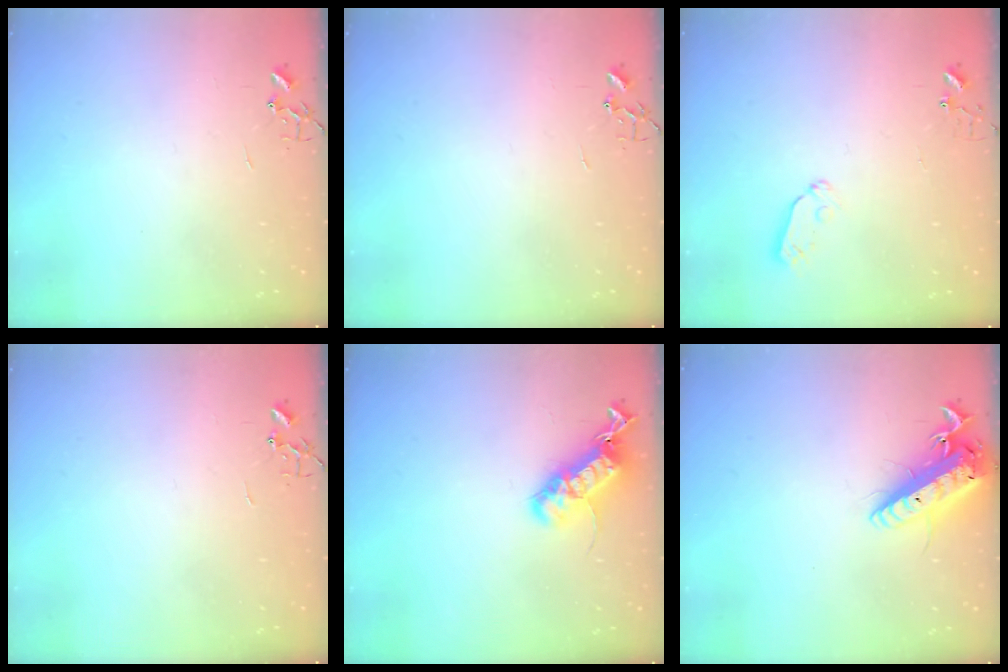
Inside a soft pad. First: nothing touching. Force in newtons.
{"total": 0.0}
{"total": 3.6, "press": 3.5, "slide": 0.5}
{"total": 0.0}
{"total": 17.9, "press": 17.9, "slide": 0.5}
{"total": 17.0, "press": 16.7, "slide": 3.3}